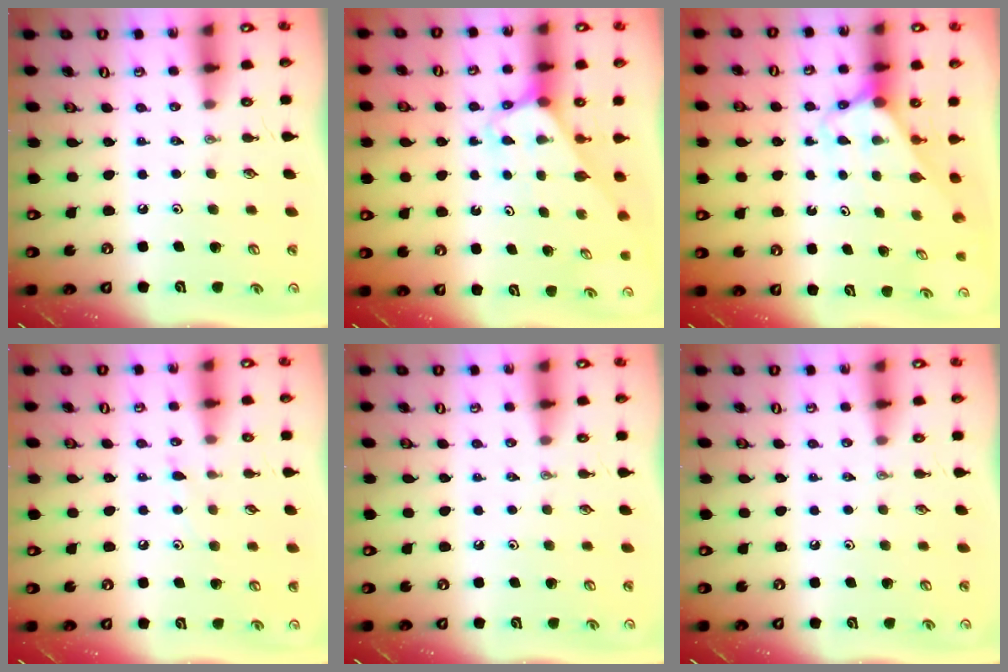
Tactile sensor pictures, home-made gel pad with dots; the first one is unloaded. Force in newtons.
{"total": 3.1, "press": 3.1, "slide": 0.2}
{"total": 2.6, "press": 2.6, "slide": 0.1}
{"total": 6.2, "press": 6.2, "slide": 0.7}
{"total": 0.0}
{"total": 0.0}